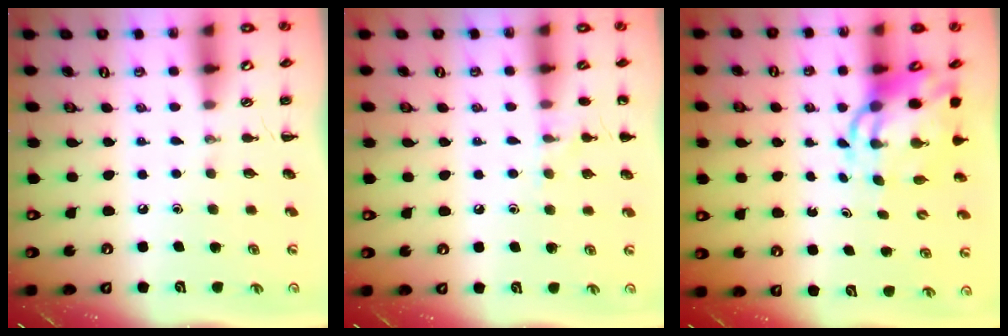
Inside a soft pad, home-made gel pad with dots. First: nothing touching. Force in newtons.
{"total": 6.8, "press": 6.5, "slide": 2.1}
{"total": 8.1, "press": 7.7, "slide": 2.3}